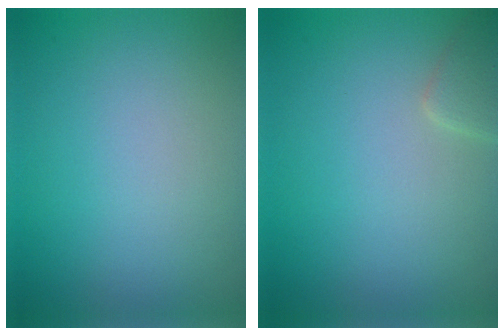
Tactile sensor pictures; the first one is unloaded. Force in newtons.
{"total": 1.6, "press": 1.6, "slide": 0.1}